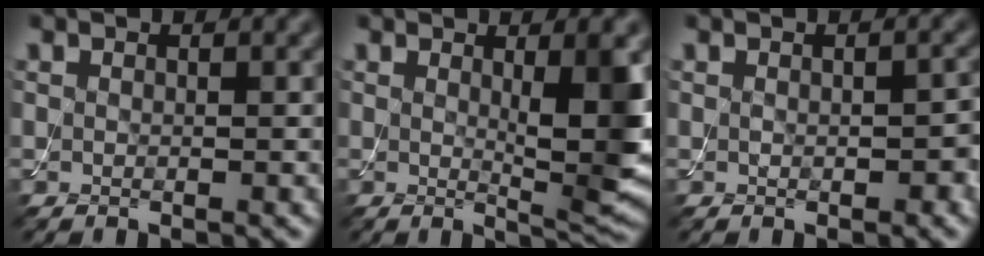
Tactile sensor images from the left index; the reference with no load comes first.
{"total": 5.2, "force": [0.9, 0.9, 5.0], "torque": [-0.067, -0.013, 0.018]}
{"total": 1.9, "force": [-0.3, 1.1, 1.5], "torque": [-0.023, -0.002, -0.002]}